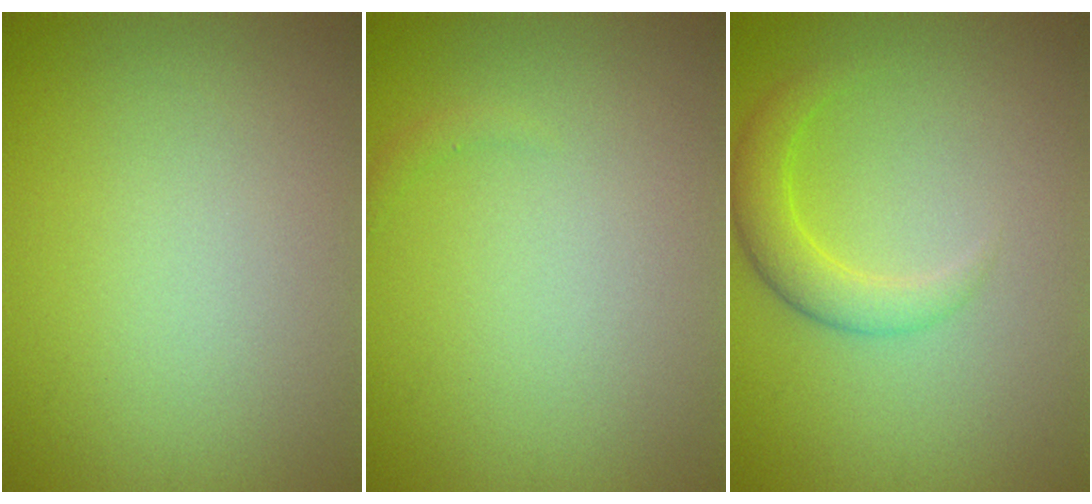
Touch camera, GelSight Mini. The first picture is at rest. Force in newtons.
{"total": 0.6, "press": 0.5, "slide": 0.1}
{"total": 2.8, "press": 2.8, "slide": 0.1}